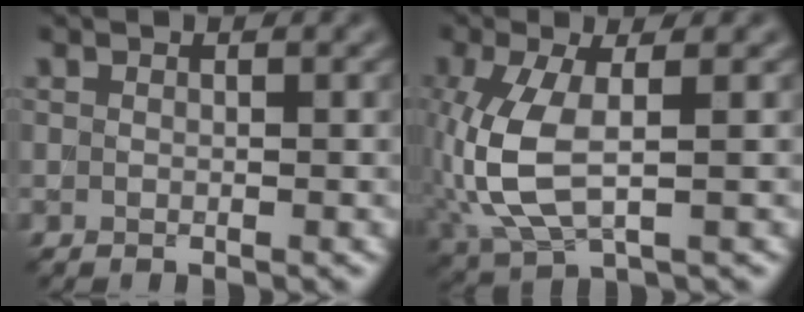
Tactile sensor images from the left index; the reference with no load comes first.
{"total": 6.6, "force": [-0.5, 2.8, 5.9], "torque": [-0.155, -0.004, -0.007]}